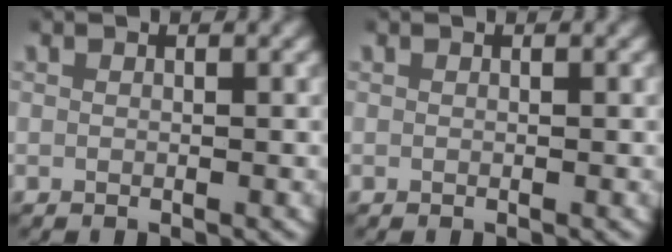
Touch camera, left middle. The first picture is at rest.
{"total": 0.0}